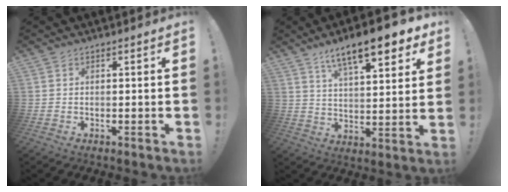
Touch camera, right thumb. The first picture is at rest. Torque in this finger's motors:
{"motor_torque": [0.91, 1.03, 1.05, 0.85, 0.09]}